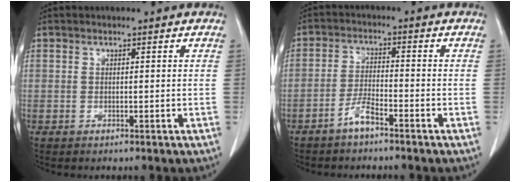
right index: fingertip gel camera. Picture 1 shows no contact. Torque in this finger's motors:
{"motor_torque": [0.57, -0.14, 0.07, 0.02]}